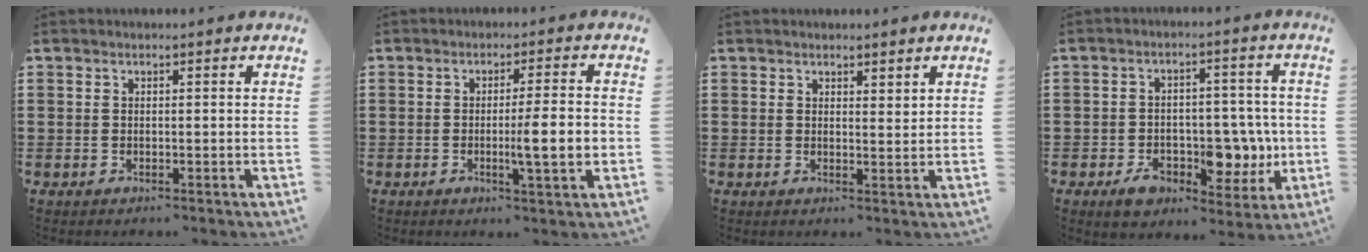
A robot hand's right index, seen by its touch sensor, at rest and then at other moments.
{"total": 6.5, "force": [-1.1, 0.4, 6.4], "torque": [-0.097, -0.008, -0.022]}
{"total": 1.6, "force": [1.5, 0.5, 0.1], "torque": [-0.005, 0.005, 0.030]}
{"total": 10.1, "force": [-2.4, 7.2, 6.6], "torque": [-0.084, 0.013, -0.032]}